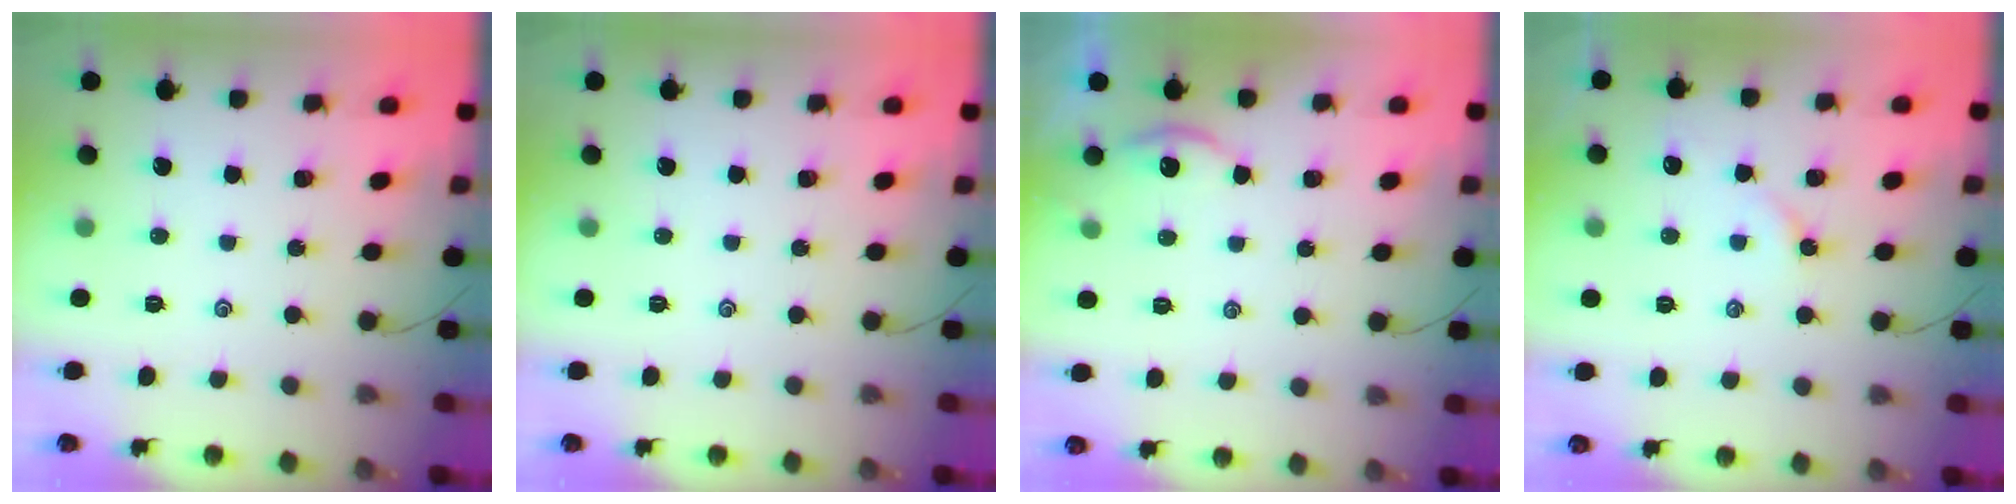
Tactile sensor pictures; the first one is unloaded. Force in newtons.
{"total": 0.0}
{"total": 1.9, "press": 1.9, "slide": 0.3}
{"total": 3.9, "press": 3.9, "slide": 0.6}